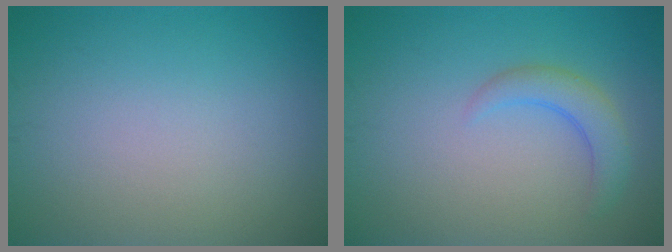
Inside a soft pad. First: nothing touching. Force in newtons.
{"total": 2.6, "press": 2.5, "slide": 0.3}